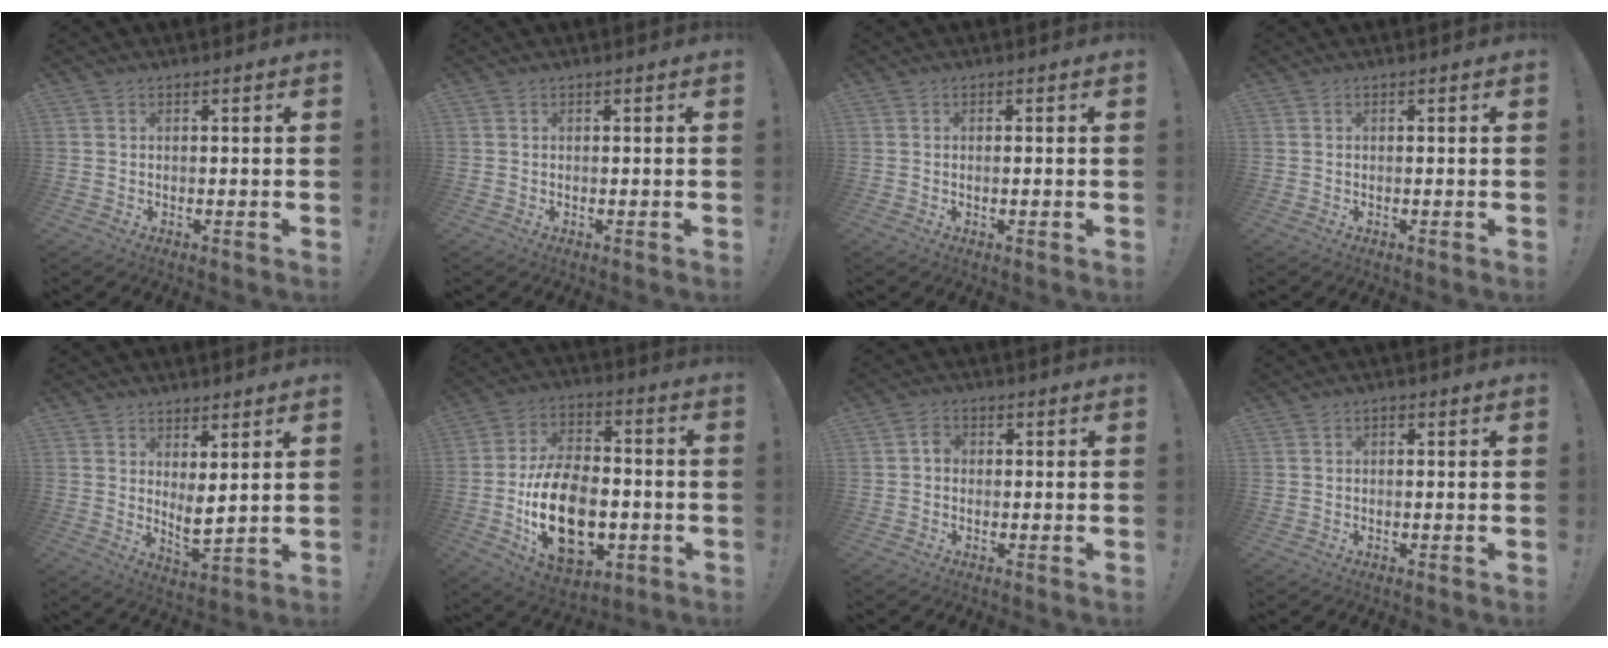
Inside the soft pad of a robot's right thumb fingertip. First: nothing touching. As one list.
[{"total": 0.0}, {"total": 0.7, "force": [-0.3, 0.1, 0.7], "torque": [-0.008, -0.002, -0.006]}, {"total": 0.0}, {"total": 5.5, "force": [2.7, 1.7, 4.4], "torque": [-0.063, -0.029, 0.053]}, {"total": 23.5, "force": [-6.4, 15.1, 16.8], "torque": [-0.298, 0.037, -0.090]}, {"total": 2.3, "force": [-0.6, 1.9, 1.3], "torque": [-0.025, 0.010, -0.012]}, {"total": 0.6, "force": [-0.5, 0.3, 0.0], "torque": [0.000, 0.003, -0.009]}]